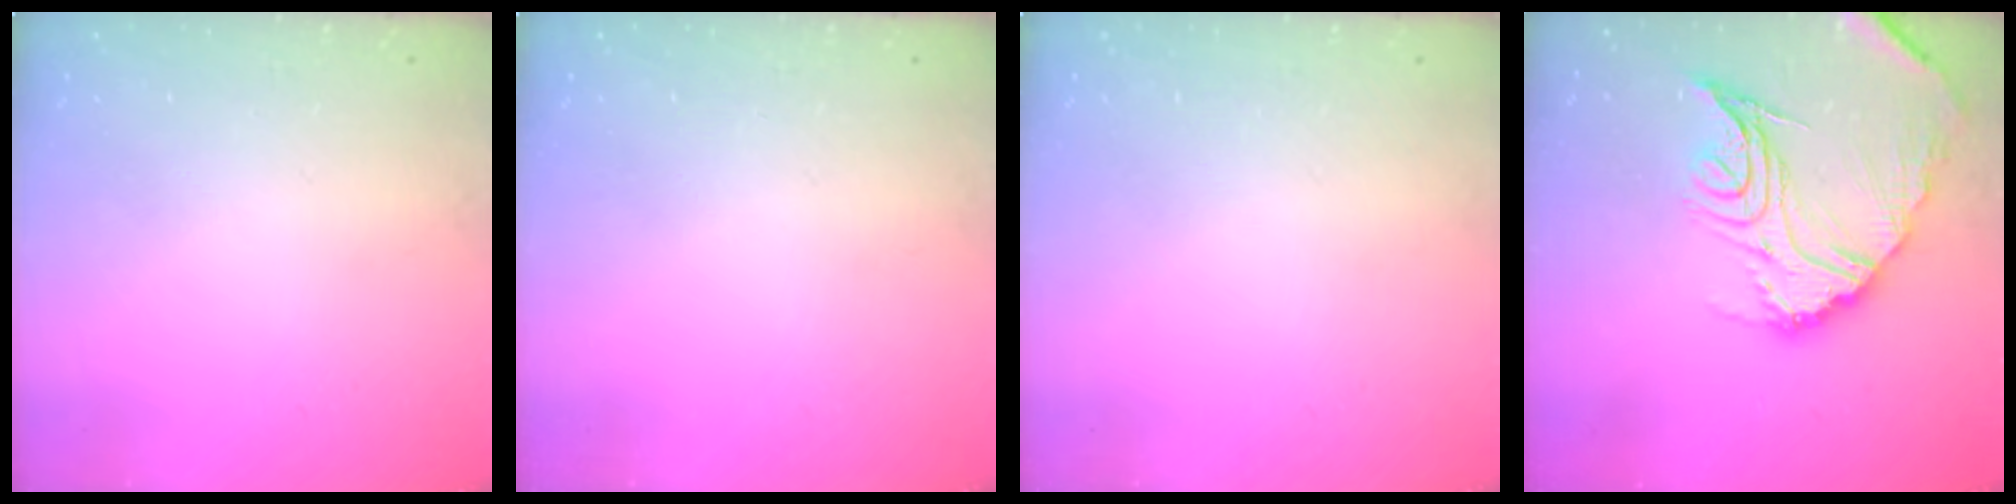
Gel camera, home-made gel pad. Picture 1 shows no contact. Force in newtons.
{"total": 0.0}
{"total": 0.0}
{"total": 19.2, "press": 19.1, "slide": 2.0}